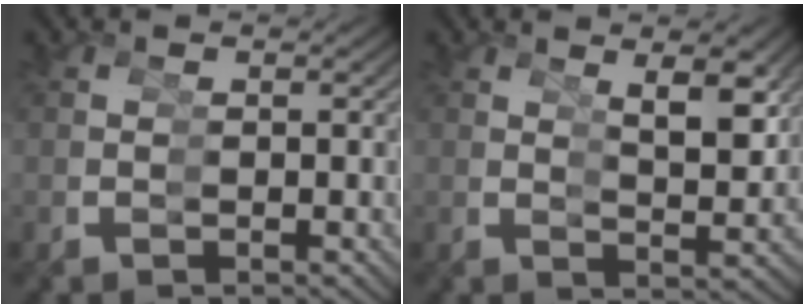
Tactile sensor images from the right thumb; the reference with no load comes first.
{"total": 3.3, "force": [1.6, 0.8, 2.8], "torque": [-0.038, -0.002, 0.027]}